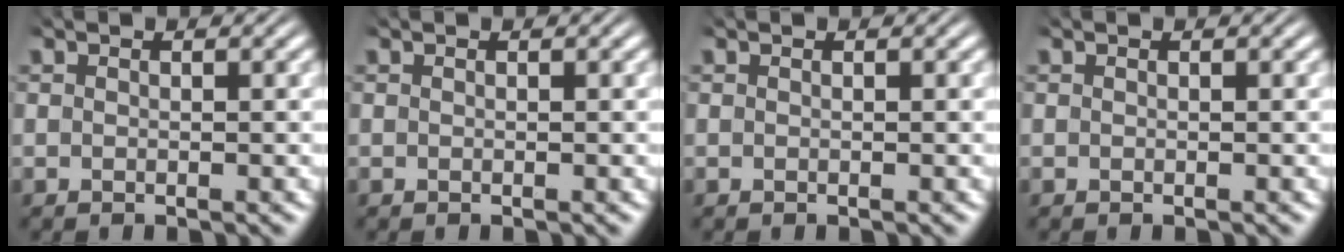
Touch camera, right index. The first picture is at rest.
{"total": 0.0}
{"total": 0.0}
{"total": 0.0}